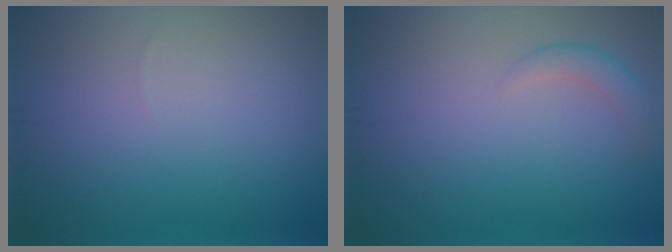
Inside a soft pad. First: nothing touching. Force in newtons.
{"total": 1.6, "press": 1.6, "slide": 0.1}